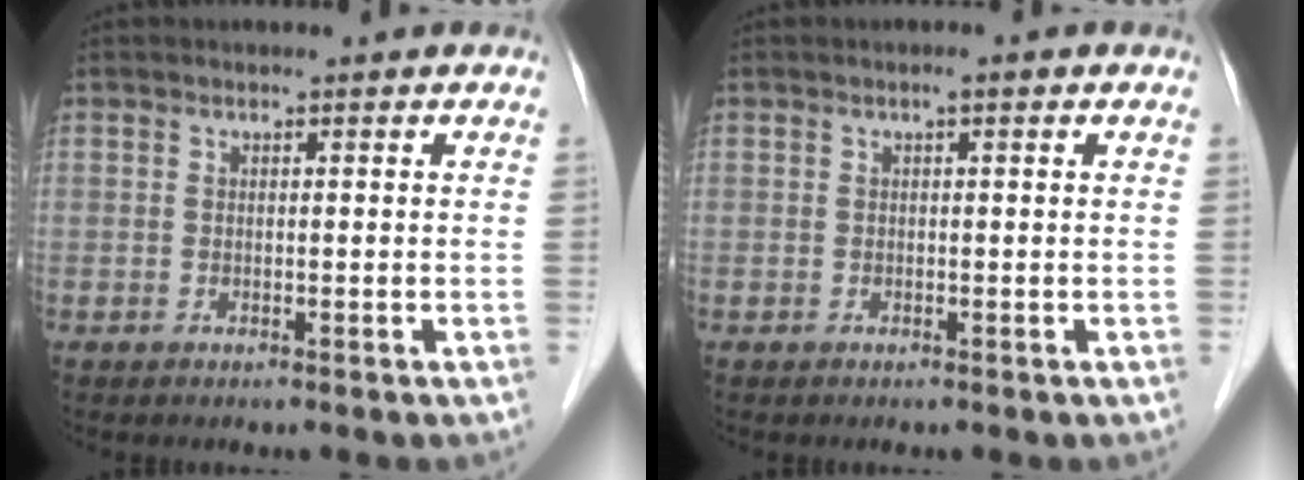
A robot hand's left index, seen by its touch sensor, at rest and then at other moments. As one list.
[{"total": 0.8, "force": [0.3, 0.2, 0.7], "torque": [-0.013, 0.005, 0.002]}]